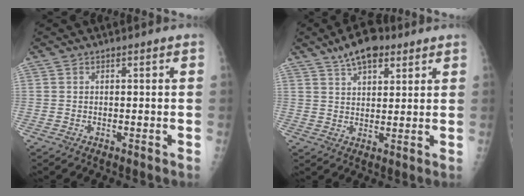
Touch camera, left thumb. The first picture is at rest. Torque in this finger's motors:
{"motor_torque": [0.08, 0.08, 0.50, -0.33, 0.03]}